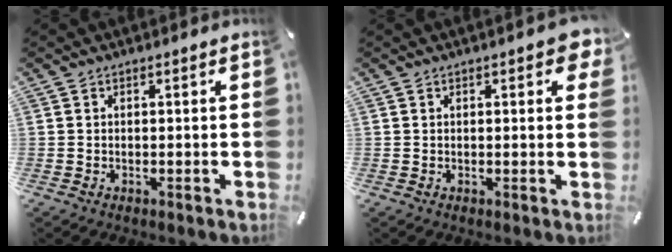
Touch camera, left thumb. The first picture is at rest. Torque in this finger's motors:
{"motor_torque": [0.32, 0.01, 0.48, 0.22, 0.03]}